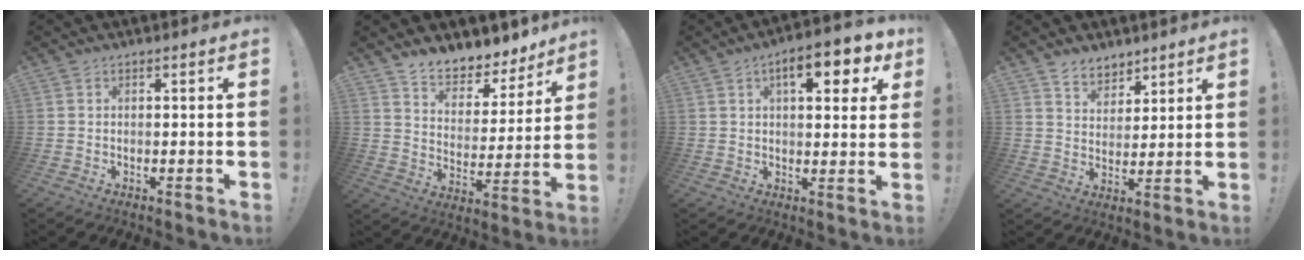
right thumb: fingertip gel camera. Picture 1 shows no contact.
{"total": 9.0, "force": [8.1, 3.3, 2.0], "torque": [-0.034, -0.074, 0.147]}
{"total": 11.1, "force": [4.6, 4.1, 9.3], "torque": [-0.114, -0.015, 0.068]}
{"total": 6.8, "force": [5.4, 4.1, 0.5], "torque": [-0.002, -0.046, 0.104]}